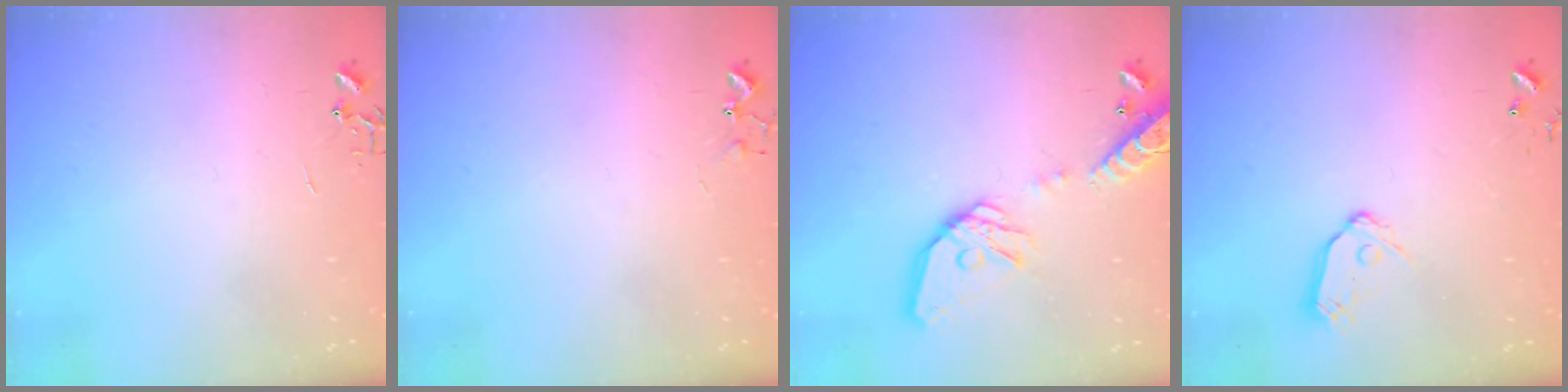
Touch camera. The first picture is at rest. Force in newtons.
{"total": 5.8, "press": 5.7, "slide": 0.7}
{"total": 17.0, "press": 16.8, "slide": 2.6}
{"total": 8.0, "press": 8.0, "slide": 0.5}